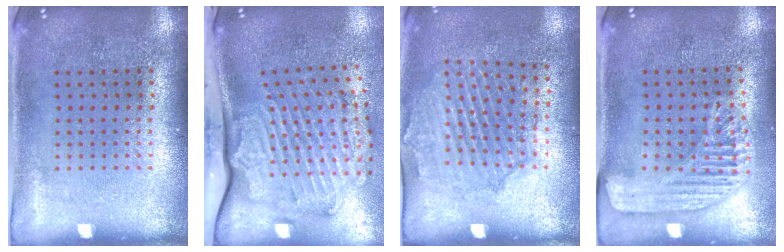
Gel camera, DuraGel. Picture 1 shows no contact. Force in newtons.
{"total": 2.8, "press": 2.3, "slide": 1.7}
{"total": 1.6, "press": 1.5, "slide": 0.4}
{"total": 1.6, "press": 1.6, "slide": 0.4}